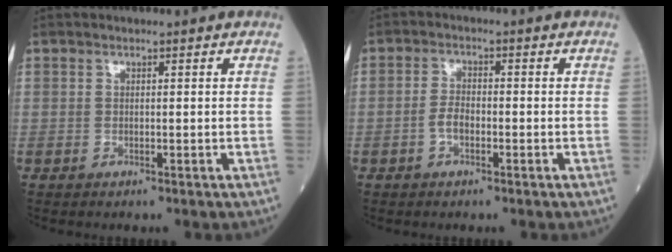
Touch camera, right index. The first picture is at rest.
{"total": 2.7, "force": [-1.0, 1.3, 2.1], "torque": [-0.039, 0.005, -0.017]}